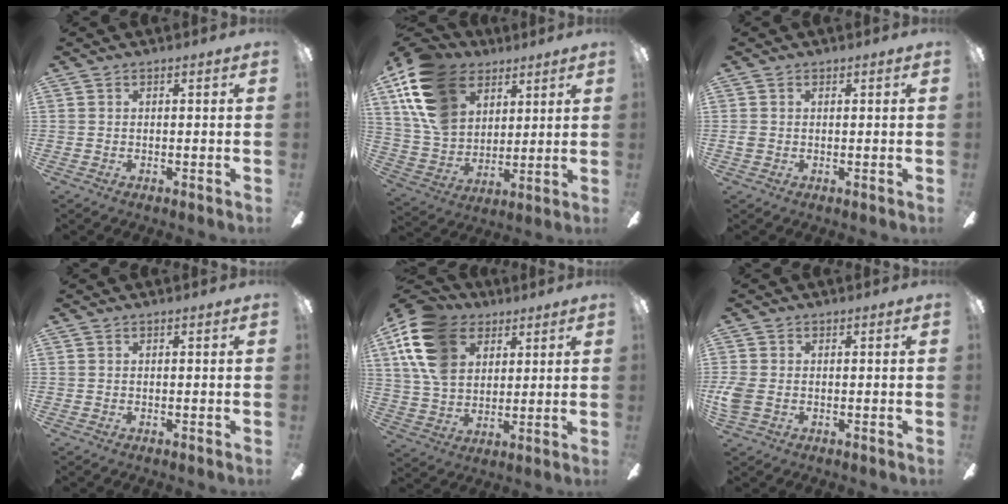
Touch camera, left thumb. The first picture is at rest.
{"total": 18.7, "force": [9.4, 13.0, 9.7], "torque": [-0.216, -0.027, 0.183]}
{"total": 1.2, "force": [0.1, 1.0, 0.6], "torque": [-0.012, 0.003, 0.001]}
{"total": 0.0}
{"total": 17.1, "force": [7.8, 12.0, 9.3], "torque": [-0.209, -0.017, 0.152]}
{"total": 4.2, "force": [-0.5, 3.0, 2.9], "torque": [-0.070, 0.000, -0.011]}